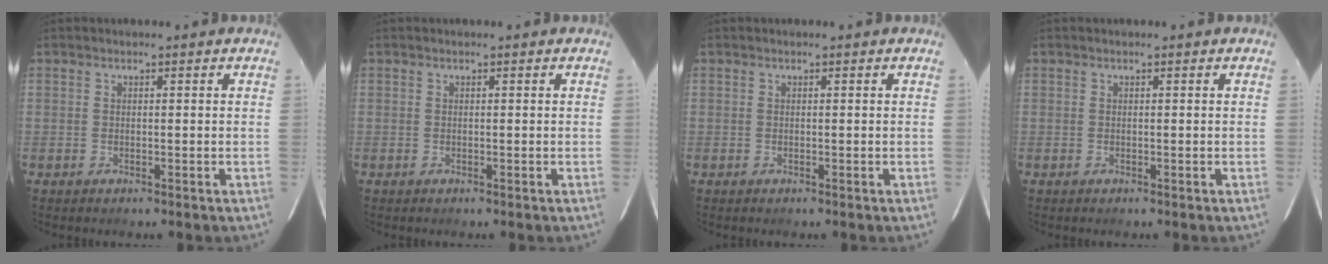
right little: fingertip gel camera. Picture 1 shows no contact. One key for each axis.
{"total": 0.0}
{"total": 0.0}
{"total": 0.0}